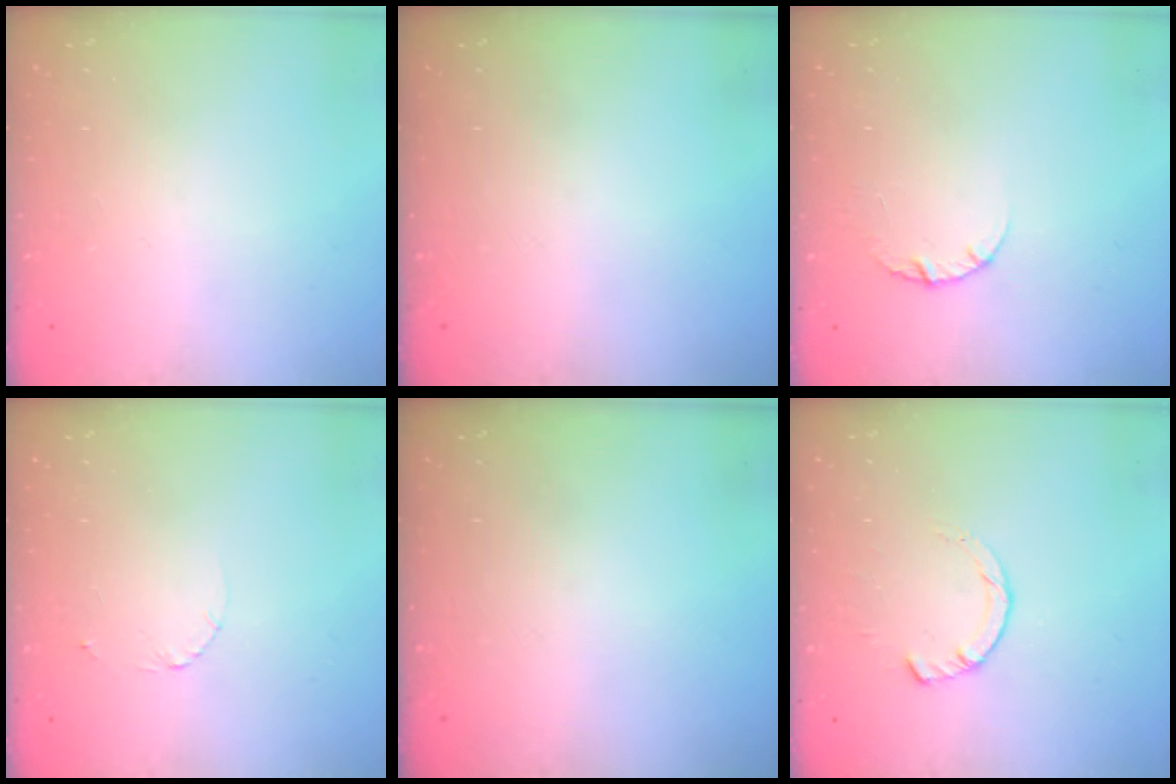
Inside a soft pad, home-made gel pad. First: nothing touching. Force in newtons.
{"total": 0.0}
{"total": 2.6, "press": 2.6, "slide": 0.3}
{"total": 1.6, "press": 1.6, "slide": 0.2}
{"total": 0.0}
{"total": 3.0, "press": 3.0, "slide": 0.4}